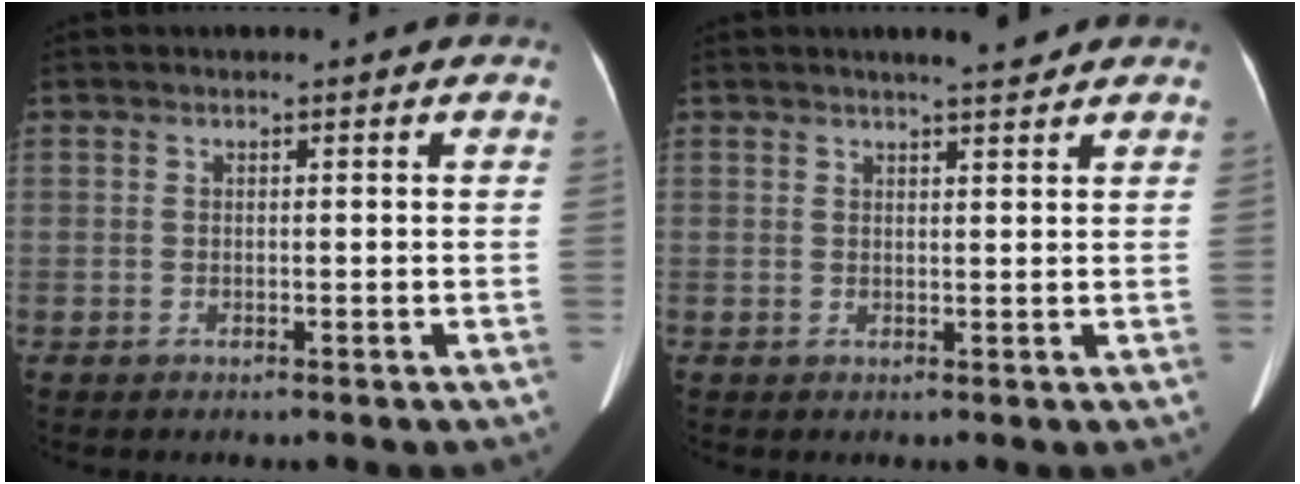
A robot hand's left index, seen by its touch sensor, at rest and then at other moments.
{"total": 2.9, "force": [2.5, 0.1, 1.4], "torque": [-0.021, 0.002, 0.037]}